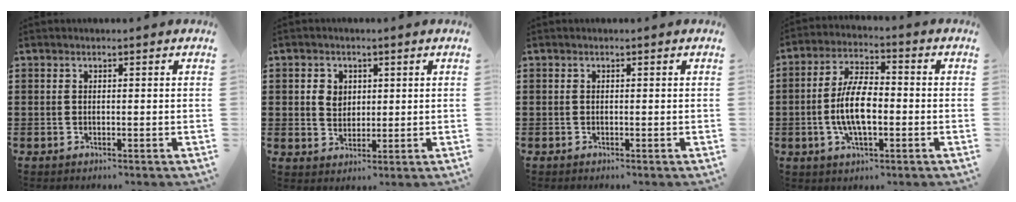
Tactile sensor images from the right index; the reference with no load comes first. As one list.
[{"total": 3.1, "force": [0.9, 2.7, 1.1], "torque": [-0.031, 0.011, 0.015]}, {"total": 0.0}, {"total": 8.9, "force": [-1.3, 3.7, 8.0], "torque": [-0.173, 0.000, -0.031]}]